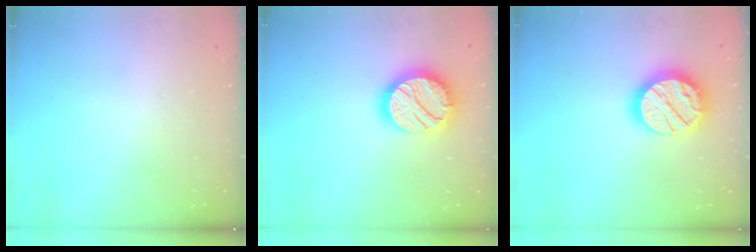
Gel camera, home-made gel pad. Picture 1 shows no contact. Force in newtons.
{"total": 18.0, "press": 18.0, "slide": 1.2}
{"total": 18.7, "press": 18.7, "slide": 1.4}